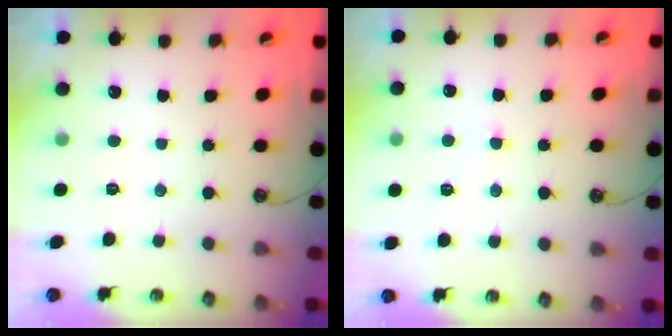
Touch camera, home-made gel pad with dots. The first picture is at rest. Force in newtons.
{"total": 1.8, "press": 1.7, "slide": 0.5}